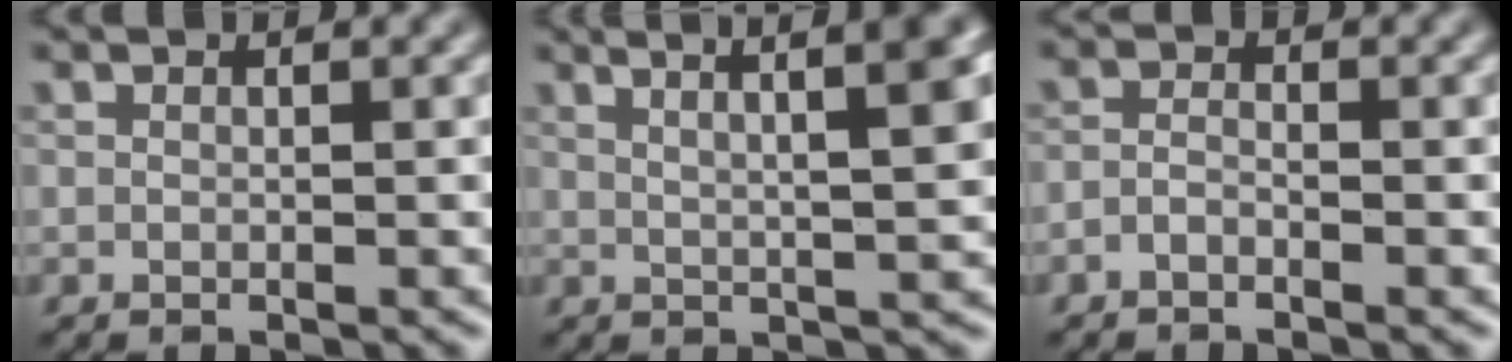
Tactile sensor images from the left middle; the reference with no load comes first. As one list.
[{"total": 7.7, "force": [3.7, 2.2, 6.4], "torque": [-0.052, 0.043, 0.023]}, {"total": 1.4, "force": [-1.3, 0.1, 0.3], "torque": [-0.011, 0.003, -0.021]}]